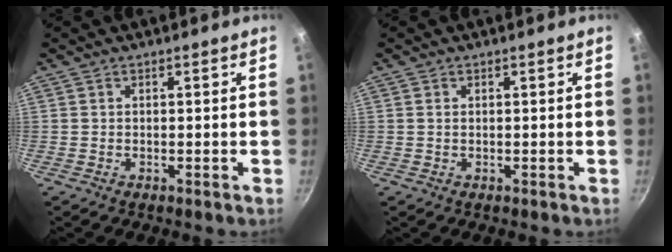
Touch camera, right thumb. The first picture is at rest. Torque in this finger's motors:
{"motor_torque": [-0.33, 0.05, -0.30, 0.26, -0.07]}